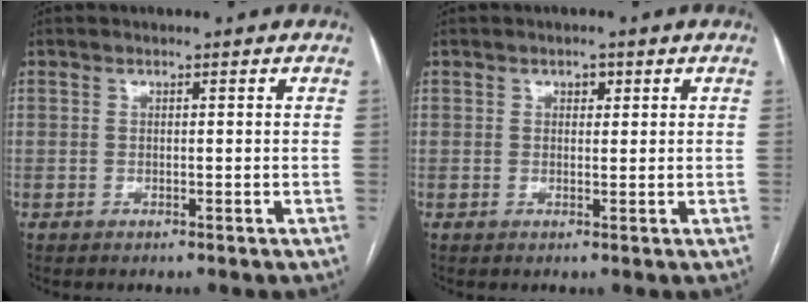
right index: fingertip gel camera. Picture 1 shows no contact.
{"total": 1.4, "force": [0.7, 0.9, 0.8], "torque": [-0.011, 0.003, 0.009]}